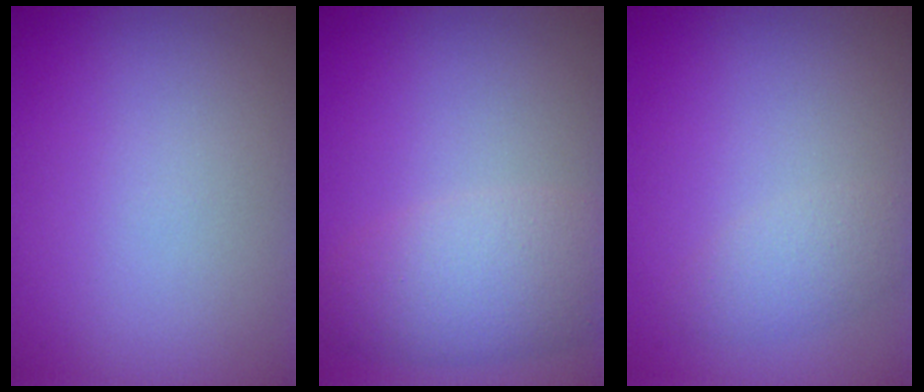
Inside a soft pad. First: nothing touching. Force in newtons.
{"total": 4.8, "press": 4.8, "slide": 0.2}
{"total": 2.0, "press": 2.0, "slide": 0.0}